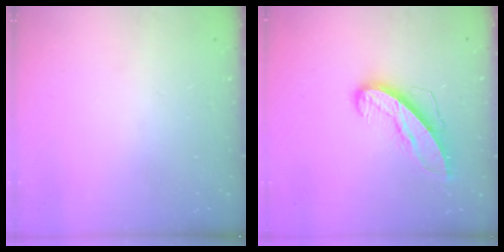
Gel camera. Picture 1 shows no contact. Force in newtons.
{"total": 9.7, "press": 9.7, "slide": 0.4}